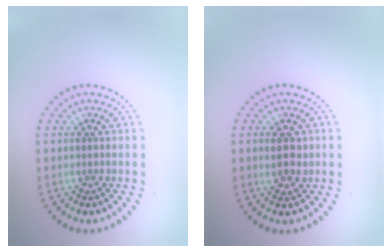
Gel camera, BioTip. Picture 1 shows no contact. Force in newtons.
{"total": 2.1, "press": 2.1, "slide": 0.5}